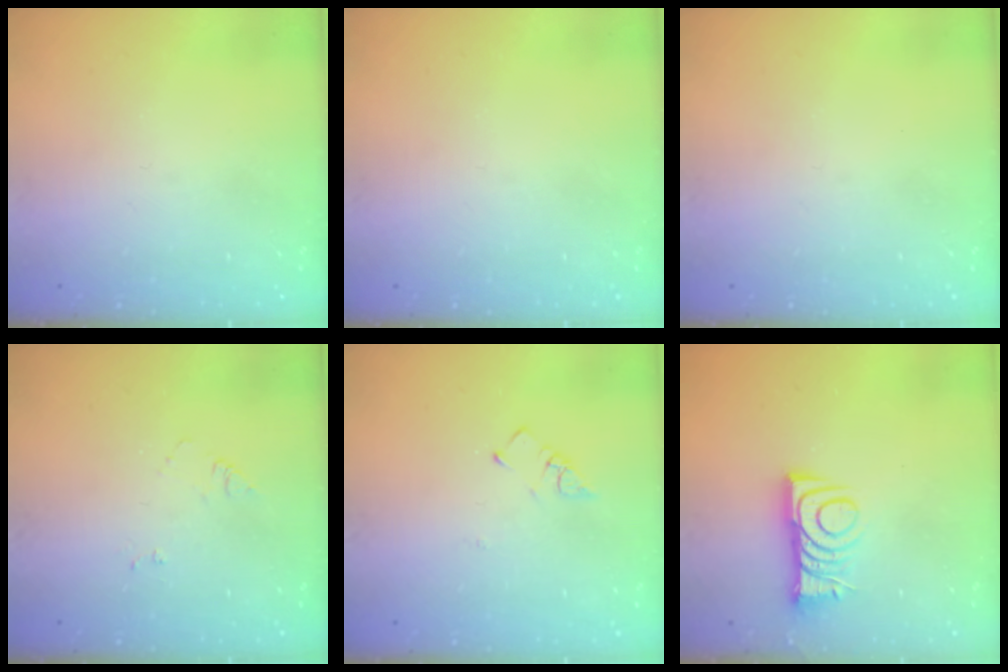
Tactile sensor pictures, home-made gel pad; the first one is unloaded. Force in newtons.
{"total": 0.0}
{"total": 0.0}
{"total": 6.0, "press": 6.0, "slide": 0.7}
{"total": 2.6, "press": 2.6, "slide": 0.5}
{"total": 8.8, "press": 8.8, "slide": 0.6}